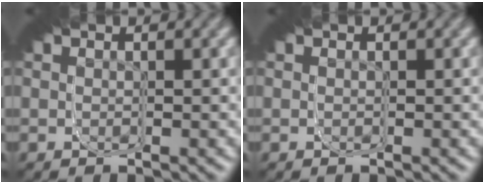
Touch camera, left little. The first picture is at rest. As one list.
[{"total": 0.0}]